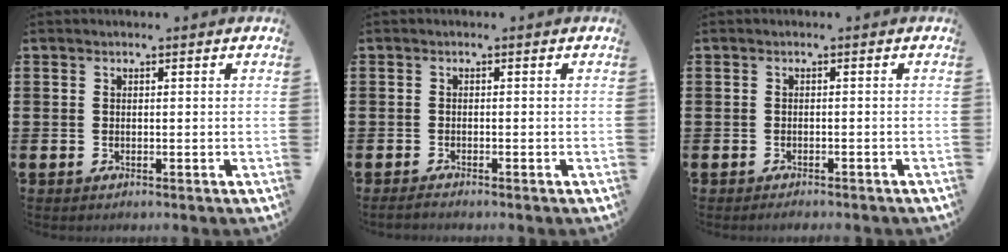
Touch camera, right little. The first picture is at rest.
{"total": 0.7, "force": [-0.6, 0.0, 0.4], "torque": [-0.006, -0.002, -0.012]}
{"total": 0.7, "force": [-0.7, 0.0, 0.2], "torque": [-0.004, -0.003, -0.013]}